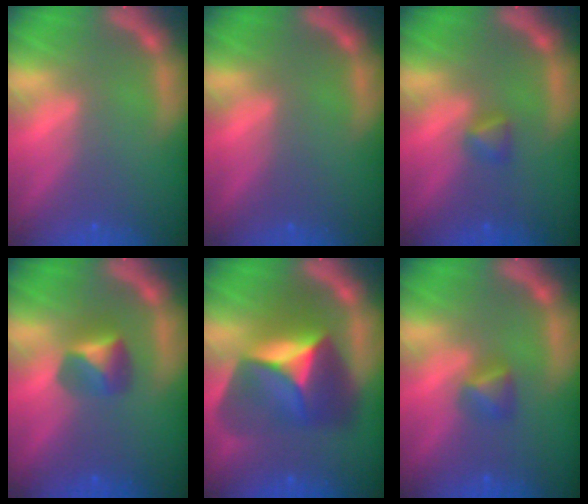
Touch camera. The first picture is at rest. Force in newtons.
{"total": 0.0}
{"total": 1.4}
{"total": 2.9}
{"total": 9.5}
{"total": 1.9}